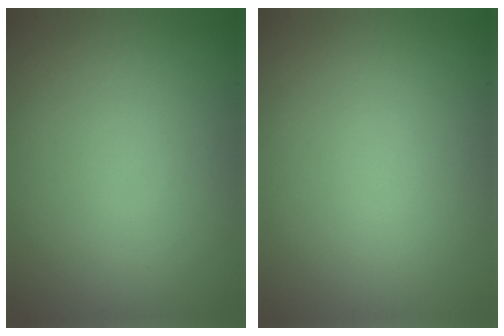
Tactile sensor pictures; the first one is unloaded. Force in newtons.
{"total": 0.0}